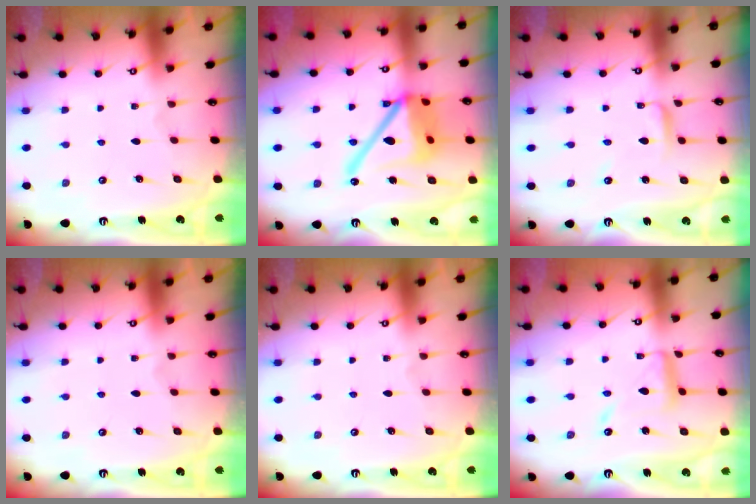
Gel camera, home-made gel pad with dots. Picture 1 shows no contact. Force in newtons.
{"total": 19.3, "press": 19.1, "slide": 2.4}
{"total": 4.6, "press": 4.6, "slide": 0.1}
{"total": 0.0}
{"total": 0.0}
{"total": 12.1, "press": 12.0, "slide": 1.0}